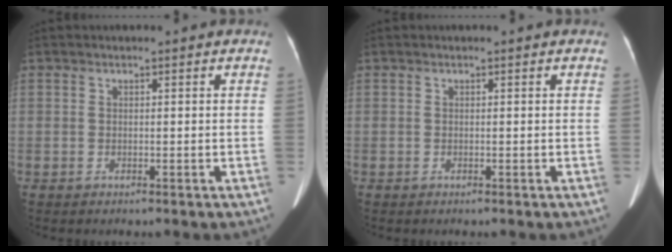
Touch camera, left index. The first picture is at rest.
{"total": 0.0}